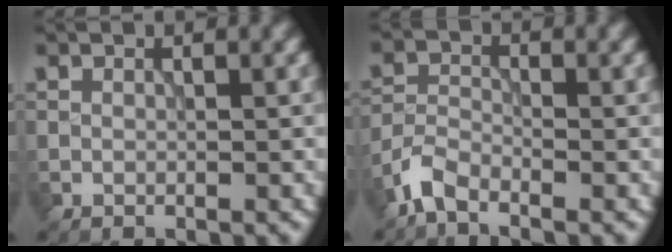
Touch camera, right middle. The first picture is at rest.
{"total": 2.8, "force": [-2.2, 0.9, 1.4], "torque": [-0.029, 0.001, -0.057]}